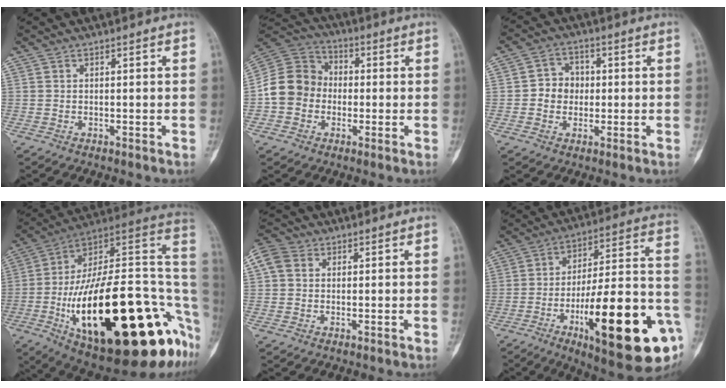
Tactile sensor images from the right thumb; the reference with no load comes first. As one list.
[{"total": 11.2, "force": [-1.4, 9.9, 5.1], "torque": [-0.081, 0.035, -0.039]}, {"total": 6.3, "force": [0.1, 5.5, 3.0], "torque": [-0.015, 0.012, -0.006]}, {"total": 41.9, "force": [-9.4, 16.2, 37.4], "torque": [-0.500, 0.041, -0.141]}, {"total": 5.1, "force": [1.4, 4.1, 2.6], "torque": [-0.054, 0.016, 0.022]}, {"total": 30.1, "force": [-10.1, 7.8, 27.3], "torque": [-0.357, 0.030, -0.143]}]